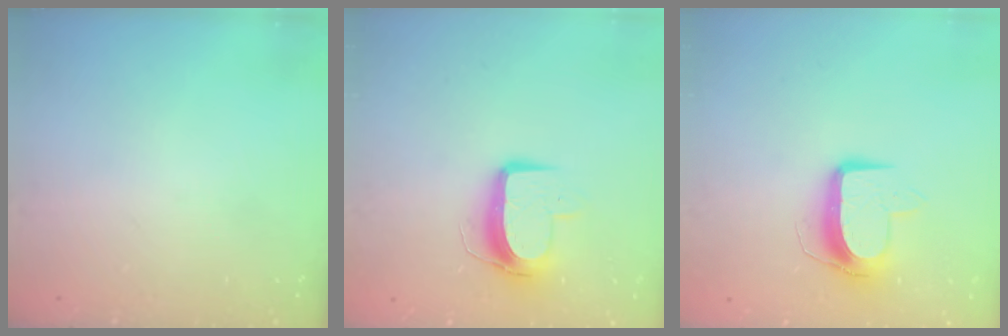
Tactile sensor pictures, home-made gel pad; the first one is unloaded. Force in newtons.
{"total": 10.2, "press": 10.2, "slide": 0.8}
{"total": 10.5, "press": 10.5, "slide": 0.3}